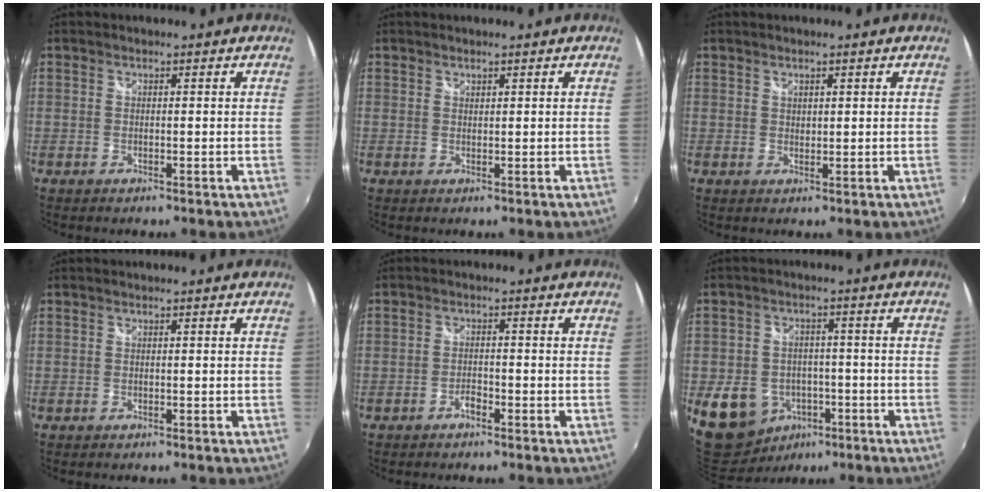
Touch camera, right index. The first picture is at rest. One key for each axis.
{"total": 0.6, "fx": 0.5, "fy": 0.2, "fz": 0.0, "tx": 0.001, "ty": 0.000, "tz": 0.010}
{"total": 1.1, "fx": 0.8, "fy": 0.6, "fz": 0.4, "tx": -0.002, "ty": 0.000, "tz": 0.015}
{"total": 0.0}
{"total": 1.7, "fx": -1.3, "fy": 0.7, "fz": 0.9, "tx": -0.019, "ty": 0.001, "tz": -0.025}
{"total": 10.6, "fx": -4.5, "fy": 8.8, "fz": 3.8, "tx": -0.109, "ty": 0.005, "tz": -0.049}